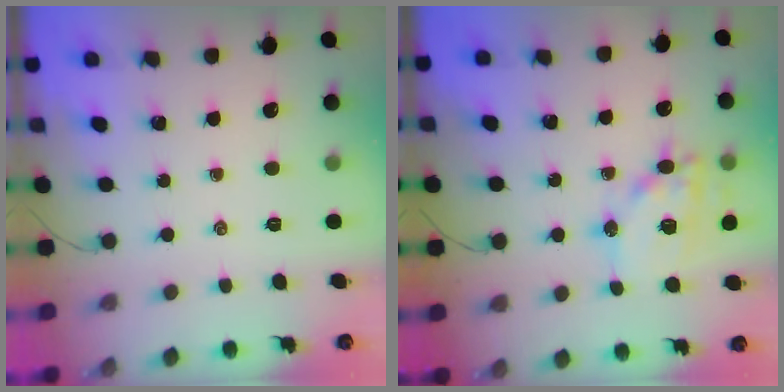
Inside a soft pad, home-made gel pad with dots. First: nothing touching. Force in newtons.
{"total": 15.1, "press": 15.0, "slide": 2.2}